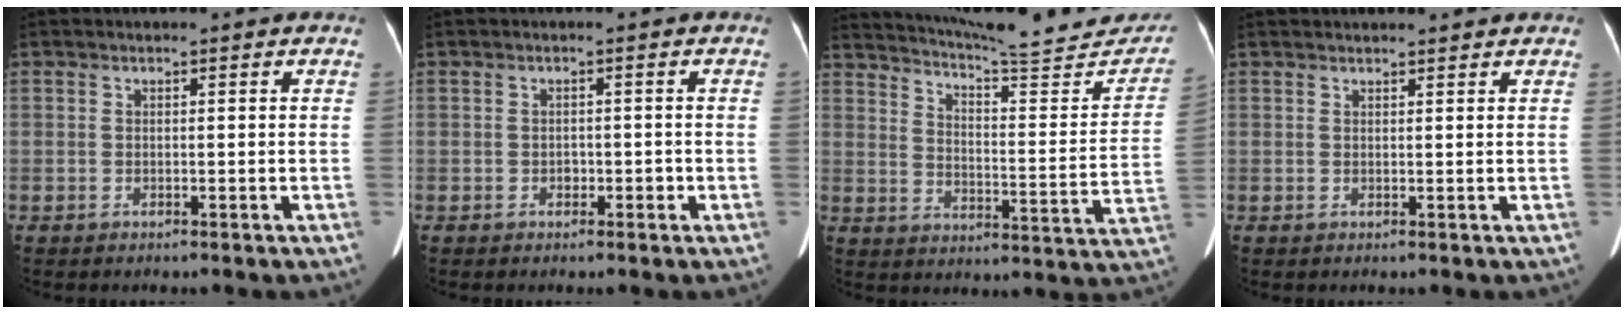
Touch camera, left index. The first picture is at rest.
{"total": 1.4, "force": [-0.7, 1.0, 0.6], "torque": [-0.011, 0.001, -0.010]}
{"total": 23.2, "force": [21.4, 2.7, 8.6], "torque": [-0.127, -0.062, 0.271]}
{"total": 4.4, "force": [4.2, 0.7, 1.2], "torque": [-0.014, 0.025, 0.050]}